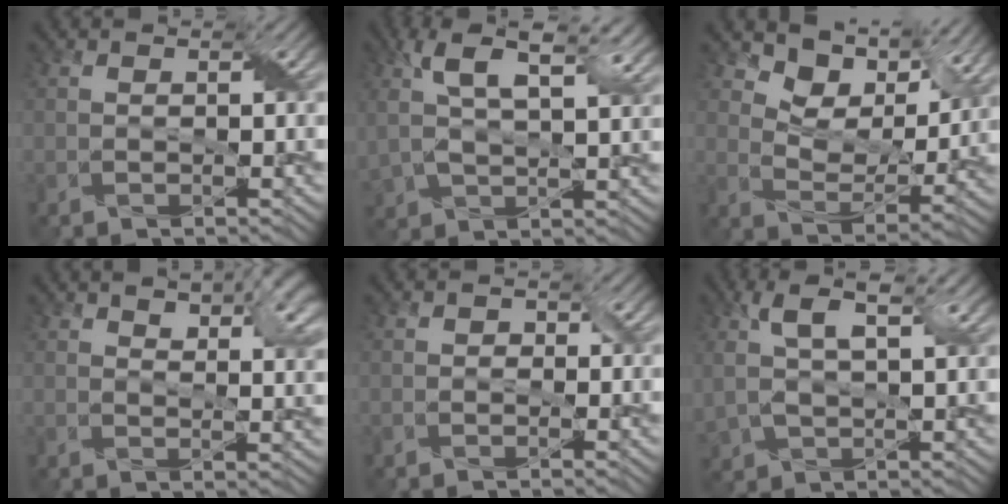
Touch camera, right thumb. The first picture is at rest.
{"total": 9.9, "force": [4.5, 4.2, 7.8], "torque": [-0.183, 0.003, 0.080]}
{"total": 8.9, "force": [5.5, 5.1, 4.8], "torque": [-0.093, -0.009, 0.091]}
{"total": 8.9, "force": [4.5, 3.9, 6.6], "torque": [-0.092, 0.007, 0.074]}
{"total": 0.9, "force": [-0.1, 0.9, 0.2], "torque": [0.000, -0.003, -0.005]}
{"total": 7.6, "force": [3.1, 3.3, 6.1], "torque": [-0.142, 0.003, 0.060]}